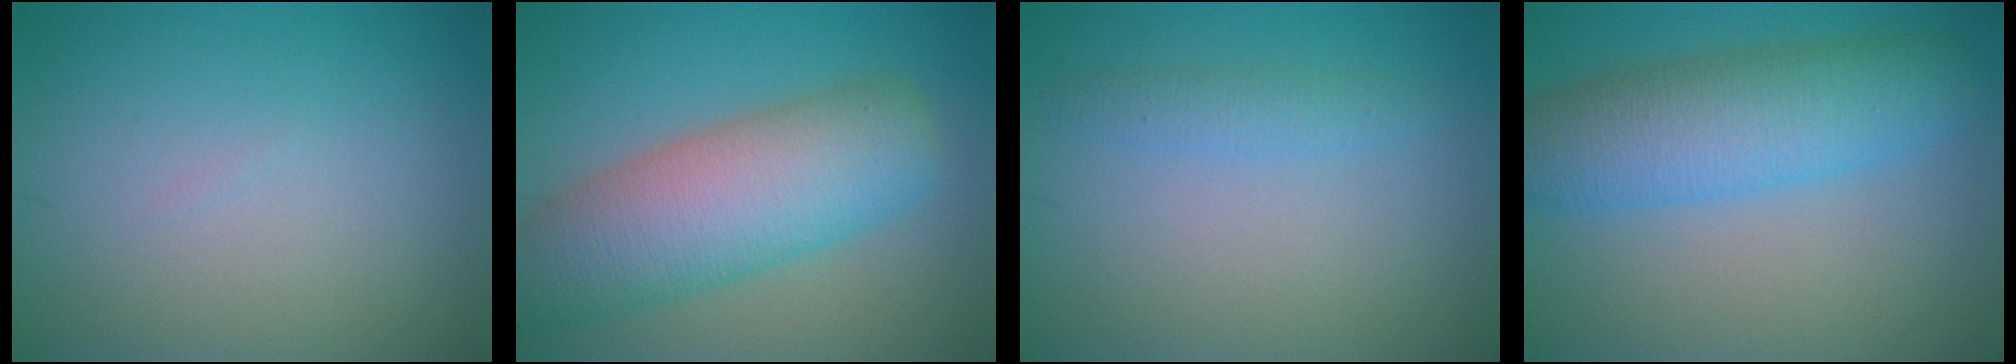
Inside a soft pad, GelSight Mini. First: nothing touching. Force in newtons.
{"total": 9.3, "press": 9.3, "slide": 0.5}
{"total": 1.6, "press": 1.6, "slide": 0.1}
{"total": 7.4, "press": 7.4, "slide": 0.2}